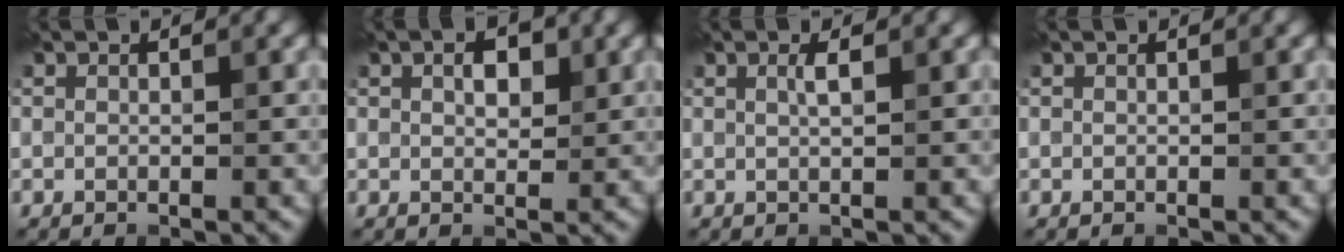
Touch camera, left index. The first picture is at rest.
{"total": 2.2, "force": [0.8, 1.3, 1.7], "torque": [-0.025, 0.002, 0.013]}
{"total": 1.3, "force": [0.4, 0.3, 1.2], "torque": [-0.020, 0.004, 0.005]}
{"total": 0.0}